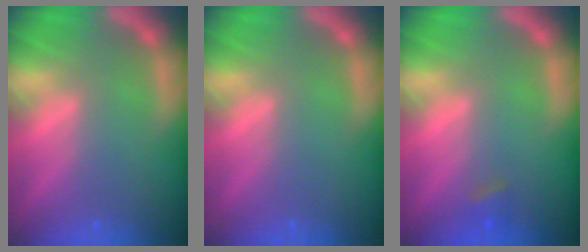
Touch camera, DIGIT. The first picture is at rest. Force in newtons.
{"total": 0.0}
{"total": 1.4}